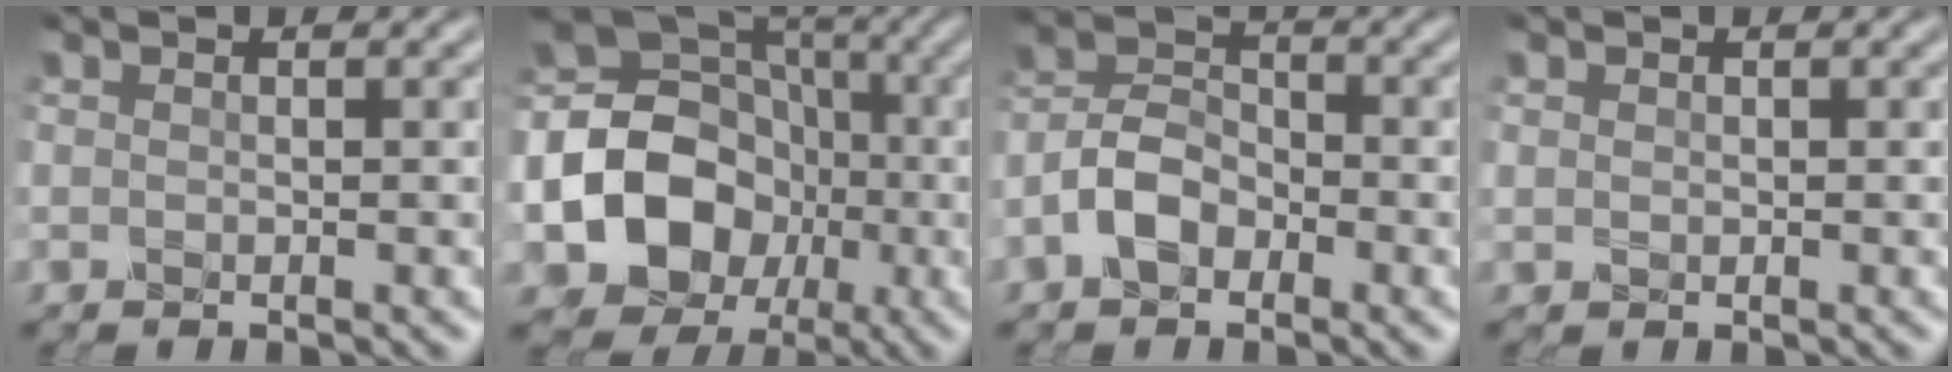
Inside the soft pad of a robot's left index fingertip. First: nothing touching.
{"total": 13.5, "force": [-2.2, 11.6, 6.5], "torque": [-0.130, -0.013, -0.050]}
{"total": 3.7, "force": [-1.9, 2.3, 2.2], "torque": [-0.047, 0.011, -0.044]}
{"total": 1.1, "force": [0.5, 0.9, 0.3], "torque": [0.004, 0.009, -0.001]}